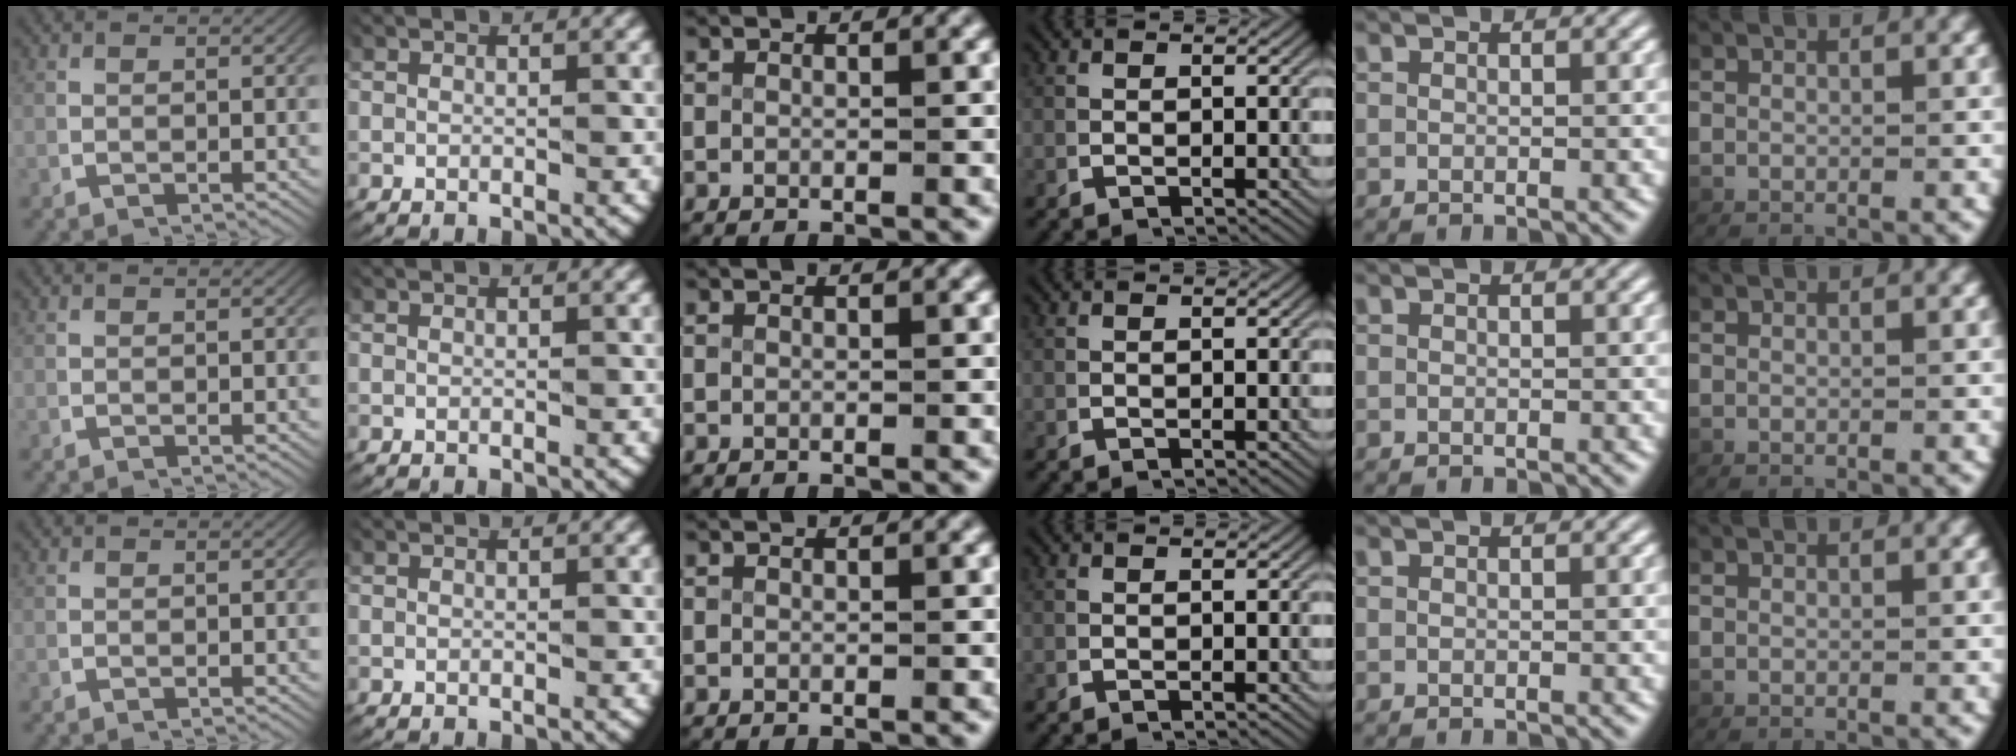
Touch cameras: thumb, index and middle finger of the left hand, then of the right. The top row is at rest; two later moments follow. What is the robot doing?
{"motion": "lift_and_place", "object": "keyboard"}